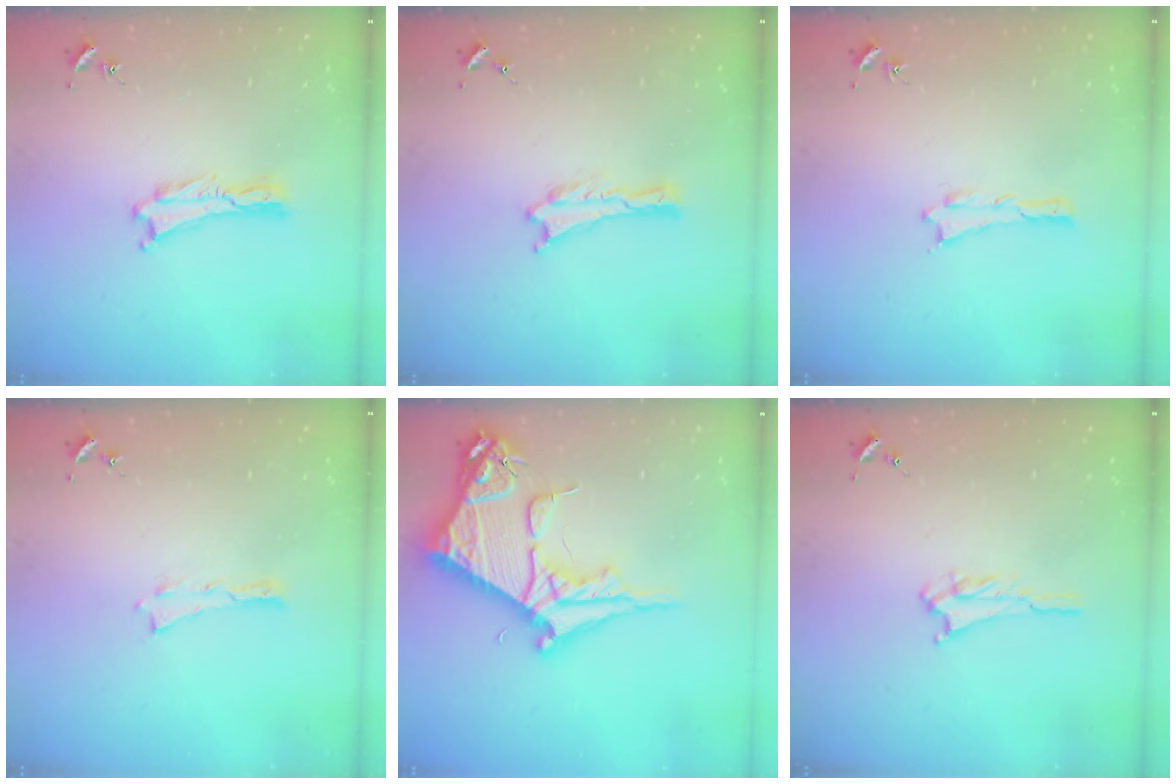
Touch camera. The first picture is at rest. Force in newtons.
{"total": 0.0}
{"total": 0.0}
{"total": 0.0}
{"total": 11.6, "press": 11.5, "slide": 1.1}
{"total": 1.7, "press": 1.6, "slide": 0.3}